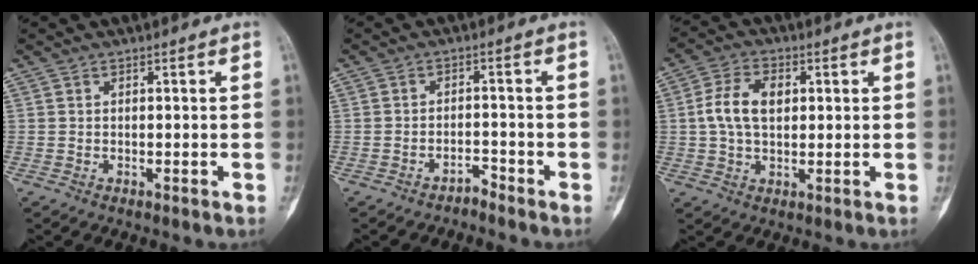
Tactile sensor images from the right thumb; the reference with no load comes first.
{"total": 2.1, "force": [-2.1, 0.6, 0.0], "torque": [0.008, 0.017, -0.033]}
{"total": 7.8, "force": [1.1, 5.0, 5.9], "torque": [-0.104, 0.016, 0.017]}